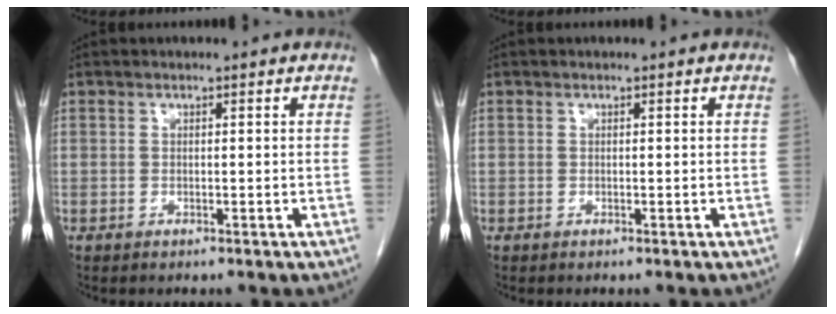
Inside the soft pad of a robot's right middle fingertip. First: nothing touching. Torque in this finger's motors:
{"motor_torque": [0.19, 0.06, -0.03, 0.00]}